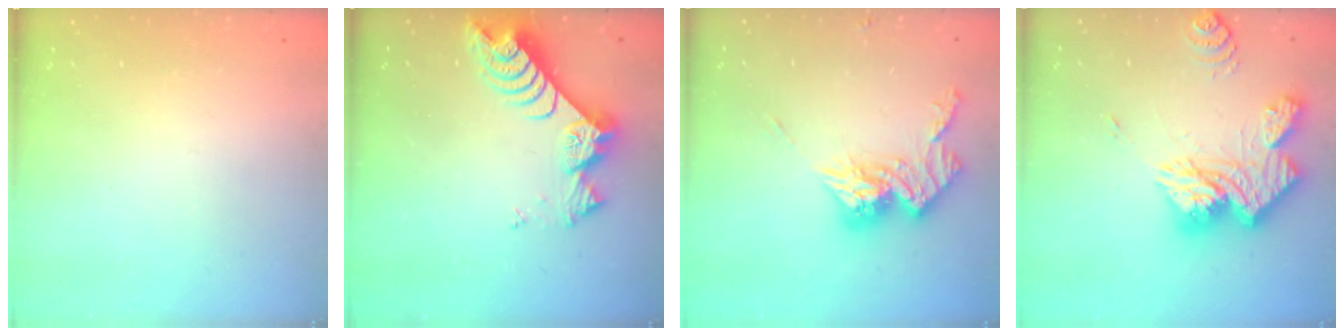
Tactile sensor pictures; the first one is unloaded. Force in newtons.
{"total": 8.3, "press": 8.2, "slide": 1.0}
{"total": 12.8, "press": 12.7, "slide": 1.1}
{"total": 19.3, "press": 19.1, "slide": 2.0}